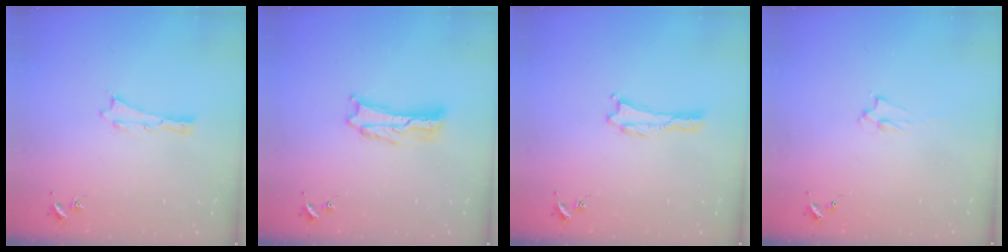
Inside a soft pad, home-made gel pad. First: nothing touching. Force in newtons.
{"total": 2.8, "press": 2.7, "slide": 0.4}
{"total": 0.0}
{"total": 1.4, "press": 1.3, "slide": 0.3}